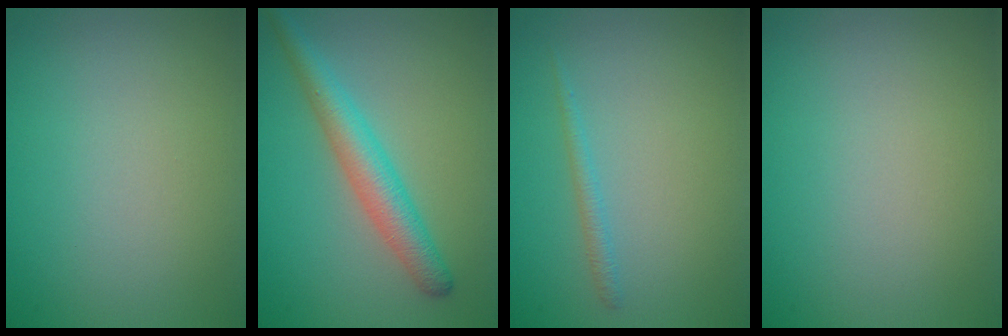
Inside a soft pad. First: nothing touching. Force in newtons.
{"total": 4.2, "press": 4.2, "slide": 0.2}
{"total": 1.0, "press": 1.0, "slide": 0.1}
{"total": 0.0}